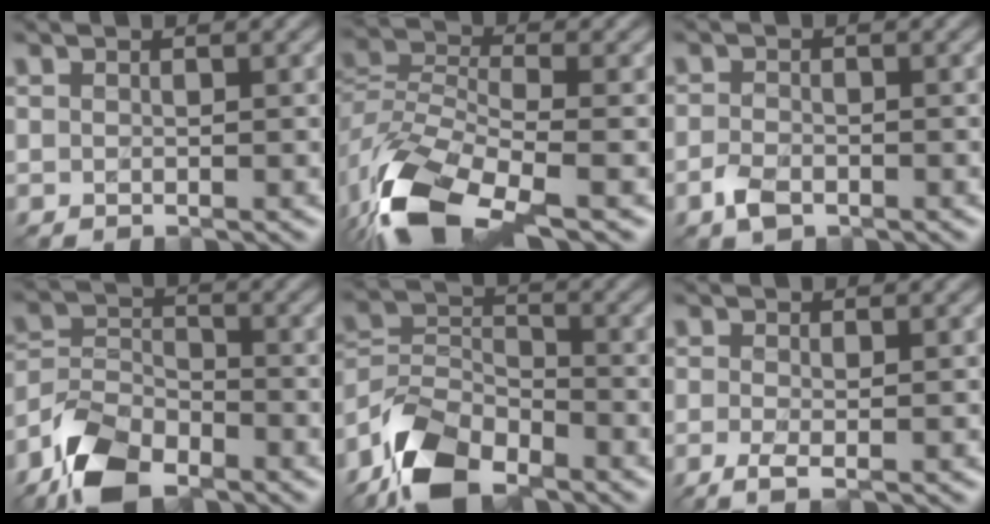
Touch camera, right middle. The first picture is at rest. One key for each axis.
{"total": 11.1, "fx": -6.2, "fy": 5.0, "fz": 7.8, "tx": -0.160, "ty": -0.019, "tz": -0.119}
{"total": 2.2, "fx": -1.3, "fy": 1.2, "fz": 1.3, "tx": -0.029, "ty": -0.003, "tz": -0.029}
{"total": 8.3, "fx": -5.9, "fy": 4.0, "fz": 4.3, "tx": -0.086, "ty": -0.005, "tz": -0.124}
{"total": 9.2, "fx": -6.6, "fy": 4.4, "fz": 4.7, "tx": -0.092, "ty": -0.004, "tz": -0.139}
{"total": 2.2, "fx": -0.8, "fy": 0.6, "fz": 2.0, "tx": -0.044, "ty": -0.010, "tz": -0.019}